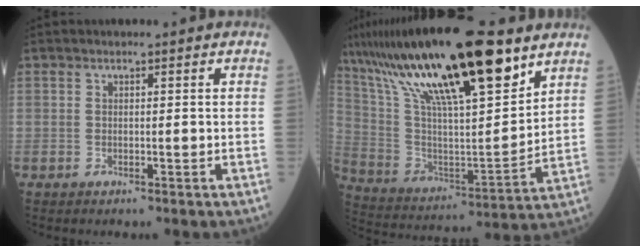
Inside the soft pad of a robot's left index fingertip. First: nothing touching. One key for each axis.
{"total": 26.6, "fx": 17.3, "fy": 4.6, "fz": 19.7, "tx": -0.366, "ty": 0.023, "tz": 0.306}